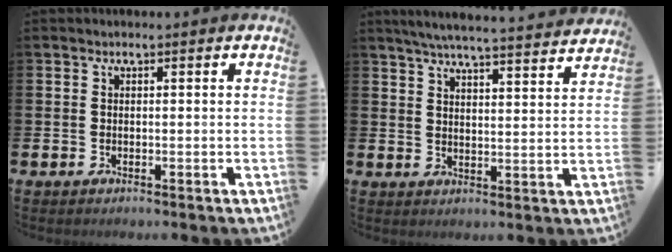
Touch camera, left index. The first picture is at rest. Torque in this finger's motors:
{"motor_torque": [0.90, -1.24, 0.34, 0.13]}